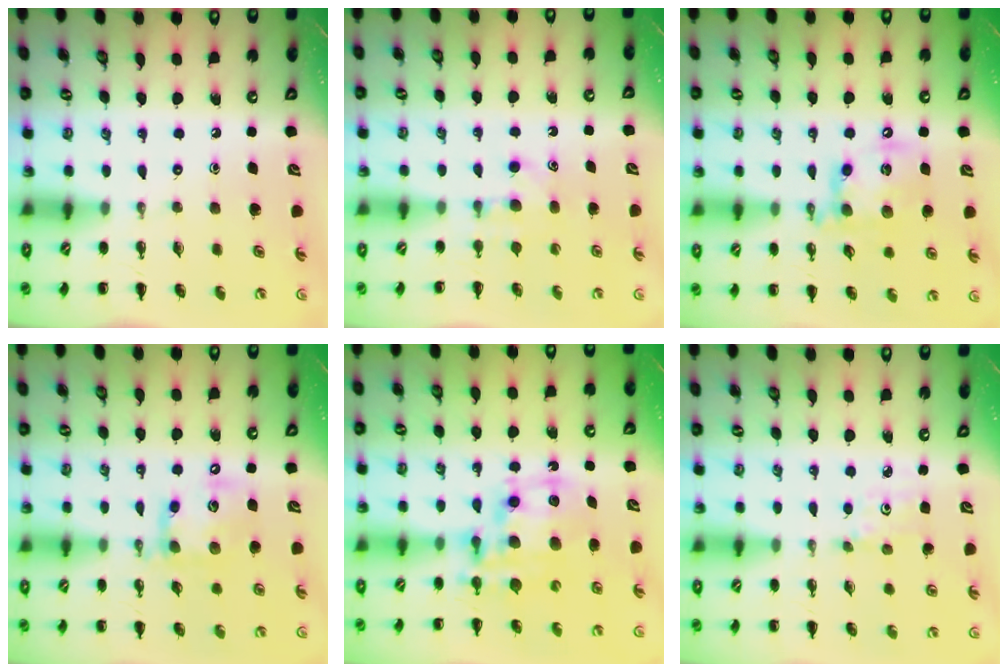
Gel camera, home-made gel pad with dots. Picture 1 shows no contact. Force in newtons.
{"total": 4.7, "press": 4.5, "slide": 1.4}
{"total": 14.7, "press": 14.5, "slide": 2.7}
{"total": 13.4, "press": 13.2, "slide": 2.5}
{"total": 12.0, "press": 11.7, "slide": 2.7}
{"total": 2.7, "press": 2.6, "slide": 0.8}